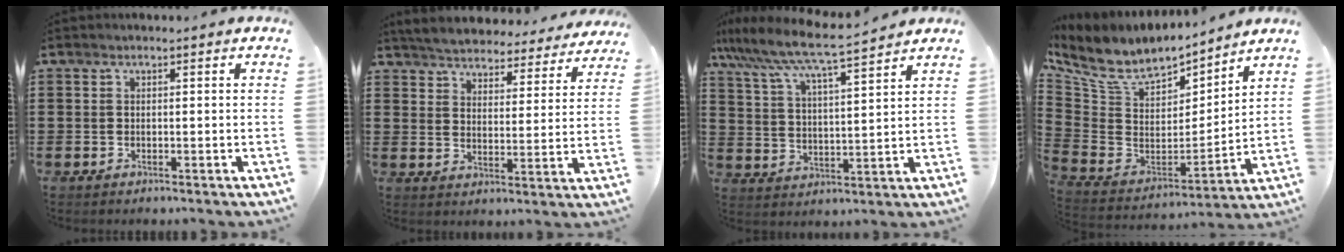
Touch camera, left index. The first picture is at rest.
{"total": 4.8, "force": [4.8, -0.1, 0.0], "torque": [-0.030, -0.036, 0.082]}
{"total": 7.1, "force": [6.4, -0.3, 3.0], "torque": [-0.085, -0.042, 0.105]}
{"total": 8.1, "force": [6.0, 3.7, 4.0], "torque": [-0.111, -0.038, 0.105]}